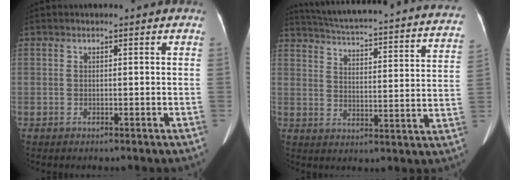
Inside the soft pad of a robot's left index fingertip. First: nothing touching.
{"total": 30.1, "force": [27.1, 3.6, 12.6], "torque": [-0.201, -0.061, 0.324]}